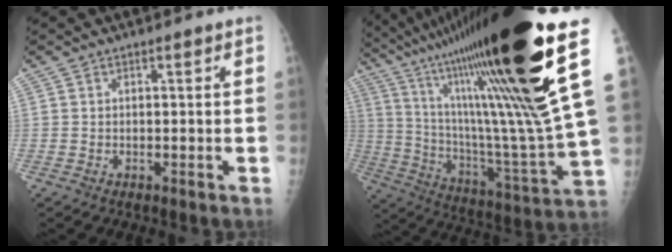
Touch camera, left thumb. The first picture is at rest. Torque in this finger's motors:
{"motor_torque": [2.89, 1.11, 2.36, -0.42, 0.85]}